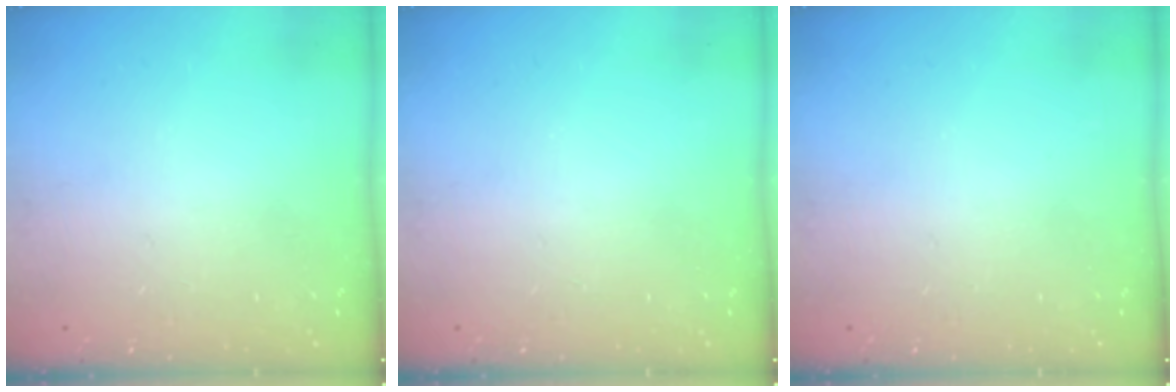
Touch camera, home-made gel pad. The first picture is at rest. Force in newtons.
{"total": 0.0}
{"total": 0.0}